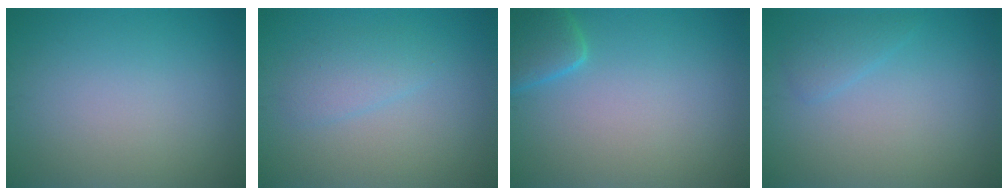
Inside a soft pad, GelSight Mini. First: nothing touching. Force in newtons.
{"total": 2.0, "press": 2.0, "slide": 0.1}
{"total": 3.1, "press": 3.1, "slide": 0.3}
{"total": 1.4, "press": 1.4, "slide": 0.1}